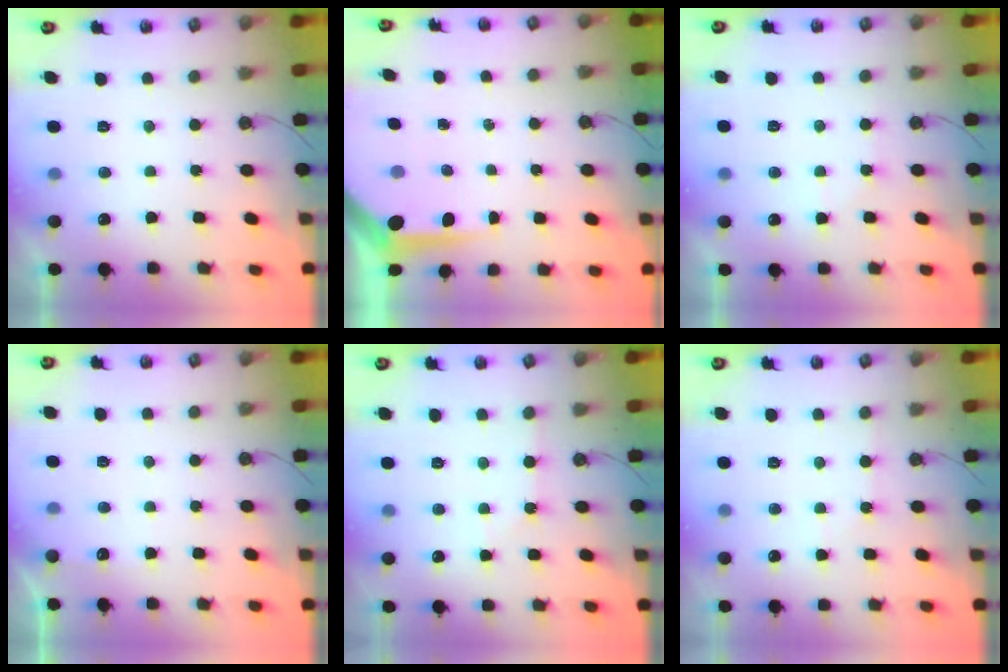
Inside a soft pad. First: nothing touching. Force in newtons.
{"total": 6.0, "press": 6.0, "slide": 0.6}
{"total": 3.0, "press": 3.0, "slide": 0.6}
{"total": 3.0, "press": 2.9, "slide": 0.4}
{"total": 1.6, "press": 1.6, "slide": 0.3}
{"total": 2.5, "press": 2.5, "slide": 0.4}